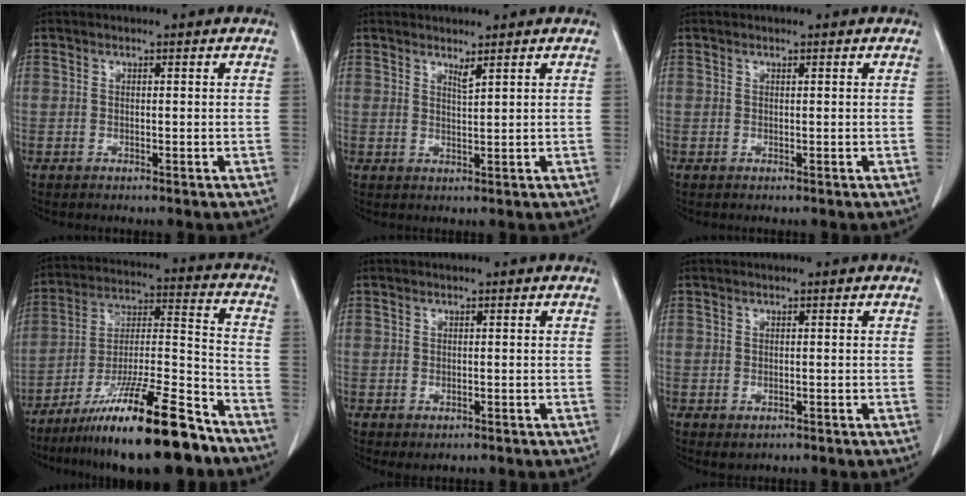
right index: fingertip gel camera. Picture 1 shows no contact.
{"total": 1.4, "force": [1.1, -0.3, 0.7], "torque": [-0.013, -0.012, 0.021]}
{"total": 0.0}
{"total": 20.5, "force": [-15.0, 1.8, 13.8], "torque": [-0.227, -0.016, -0.260]}
{"total": 1.1, "force": [-0.5, 0.5, 0.7], "torque": [-0.011, -0.002, -0.001]}
{"total": 1.1, "force": [-0.5, 0.7, 0.7], "torque": [-0.011, -0.002, 0.000]}